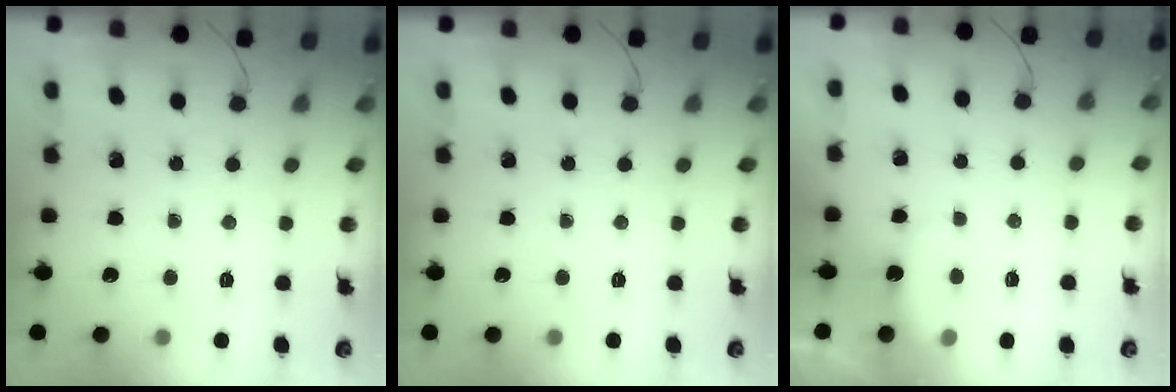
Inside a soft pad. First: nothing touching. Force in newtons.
{"total": 0.0}
{"total": 3.0, "press": 2.9, "slide": 0.7}